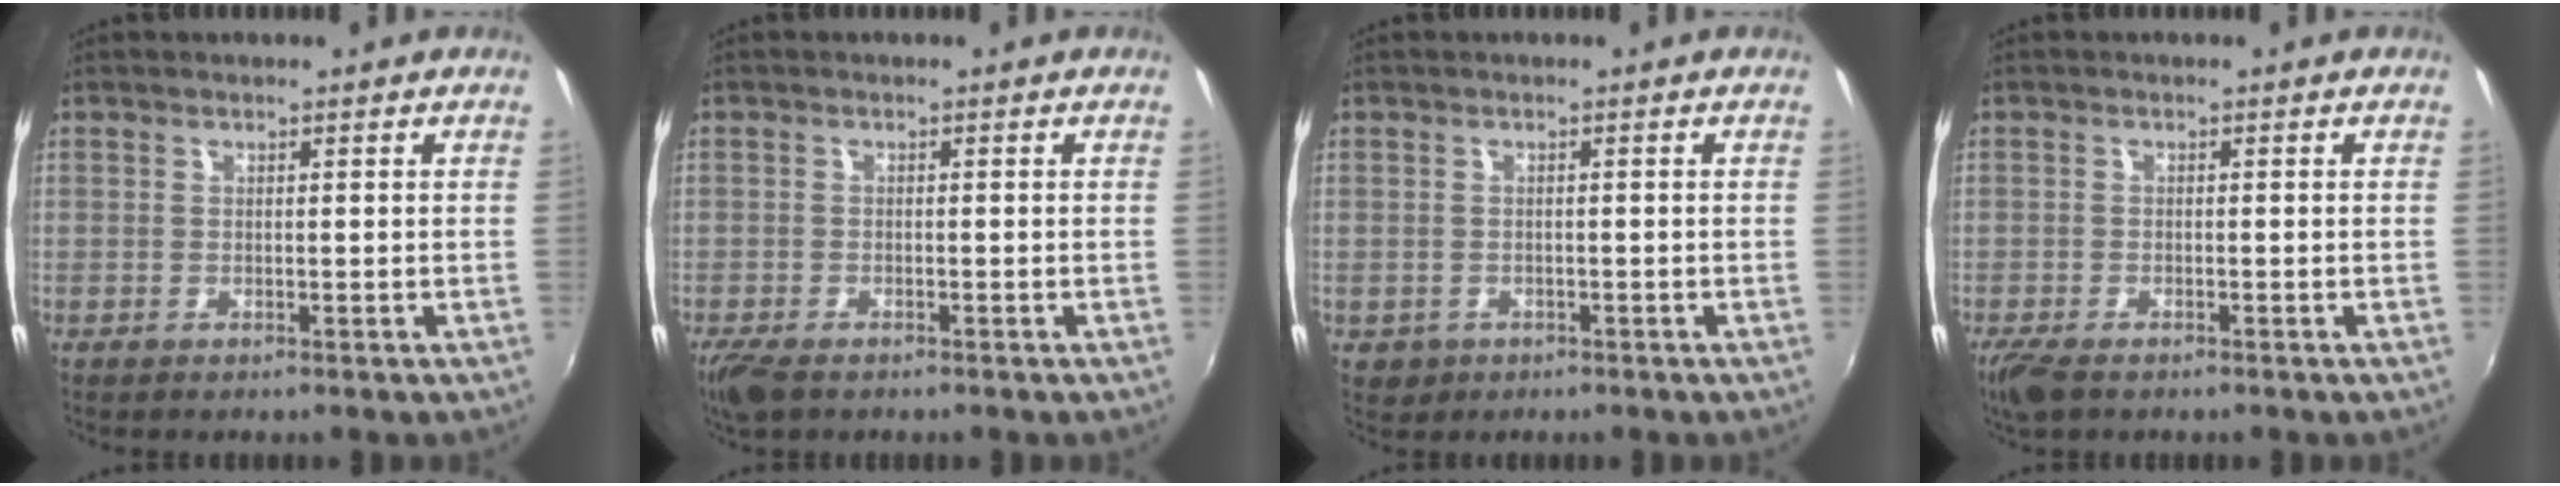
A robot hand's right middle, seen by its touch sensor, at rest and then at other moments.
{"total": 4.2, "force": [-3.2, 1.6, 2.3], "torque": [-0.058, -0.018, -0.061]}
{"total": 2.4, "force": [-0.8, 2.2, 0.8], "torque": [-0.022, -0.003, -0.008]}
{"total": 4.0, "force": [-3.0, 1.4, 2.3], "torque": [-0.057, -0.017, -0.058]}